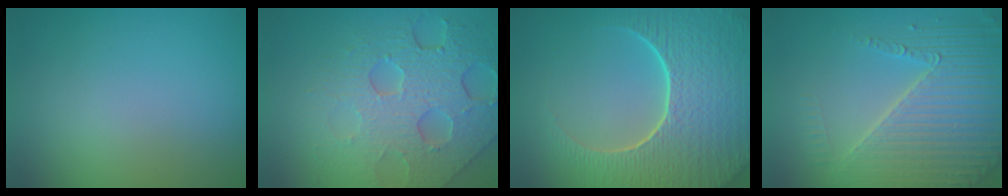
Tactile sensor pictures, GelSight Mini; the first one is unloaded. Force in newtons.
{"total": 8.2, "press": 5.7, "slide": 5.9}
{"total": 9.4, "press": 6.7, "slide": 6.6}
{"total": 6.3, "press": 5.0, "slide": 3.7}